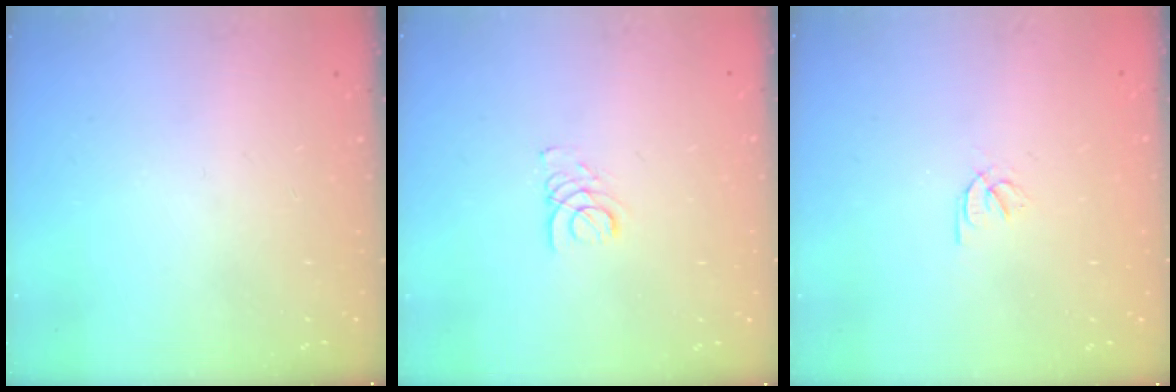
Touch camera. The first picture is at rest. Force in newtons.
{"total": 1.9, "press": 1.9, "slide": 0.2}
{"total": 2.2, "press": 2.2, "slide": 0.2}